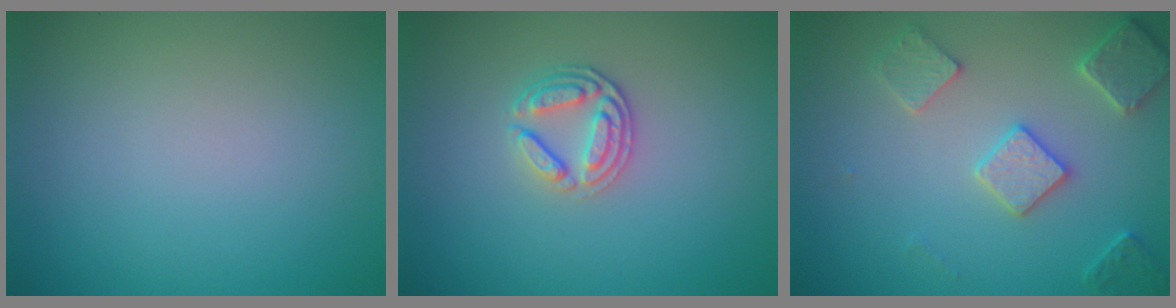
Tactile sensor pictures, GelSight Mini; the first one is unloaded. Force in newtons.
{"total": 2.7, "press": 2.5, "slide": 1.0}
{"total": 3.7, "press": 3.4, "slide": 1.4}